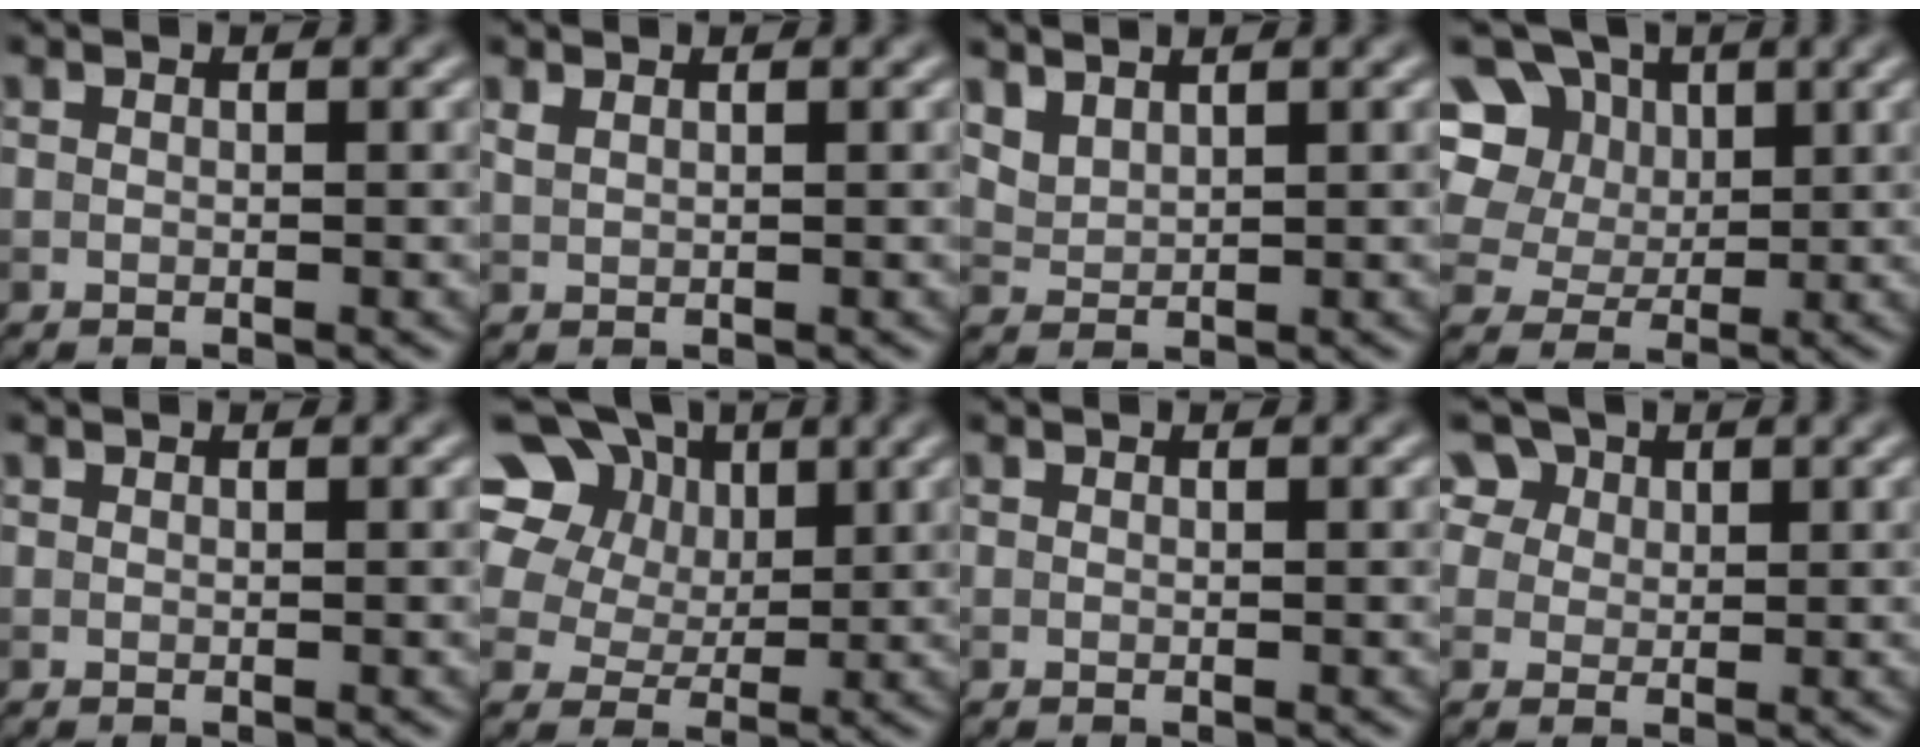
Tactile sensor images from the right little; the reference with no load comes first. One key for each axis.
{"total": 0.8, "fx": 0.7, "fy": 0.2, "fz": 0.4, "tx": -0.011, "ty": 0.001, "tz": 0.016}
{"total": 2.5, "fx": 2.1, "fy": 1.0, "fz": 0.9, "tx": -0.026, "ty": 0.003, "tz": 0.049}
{"total": 11.9, "fx": 4.9, "fy": 9.3, "fz": 5.5, "tx": -0.129, "ty": 0.038, "tz": 0.078}
{"total": 0.0}
{"total": 18.9, "fx": 9.0, "fy": 14.0, "fz": 8.9, "tx": -0.222, "ty": 0.059, "tz": 0.157}
{"total": 0.0}
{"total": 8.1, "fx": 4.6, "fy": 5.7, "fz": 3.4, "tx": -0.078, "ty": 0.018, "tz": 0.065}